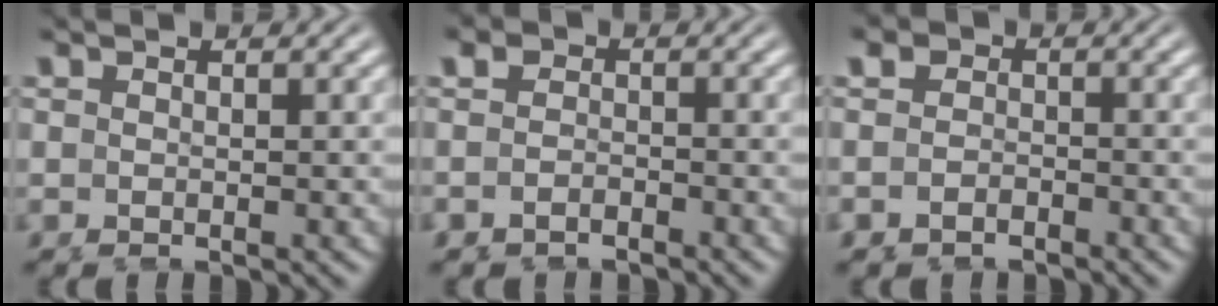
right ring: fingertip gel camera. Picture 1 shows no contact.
{"total": 2.8, "force": [-2.0, 1.9, 0.4], "torque": [-0.024, -0.019, -0.034]}
{"total": 3.3, "force": [-2.2, 2.5, 0.4], "torque": [-0.024, -0.020, -0.038]}